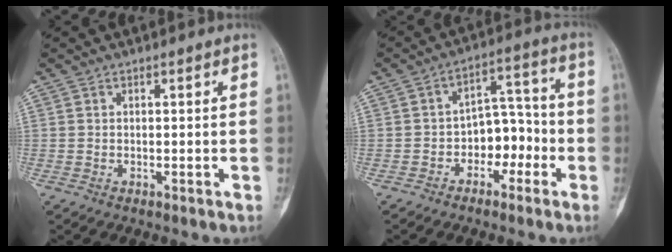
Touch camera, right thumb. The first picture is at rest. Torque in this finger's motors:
{"motor_torque": [-0.13, -0.11, 0.01, 0.06, -0.03]}